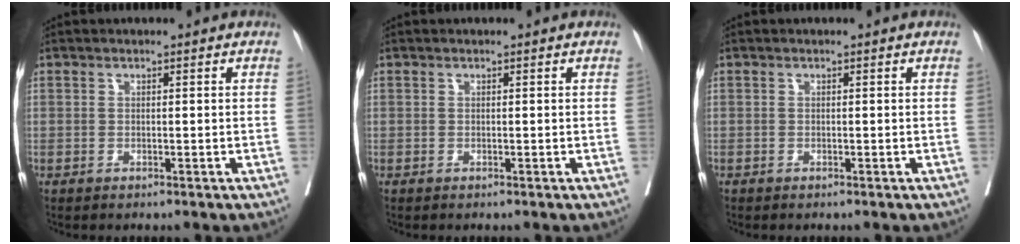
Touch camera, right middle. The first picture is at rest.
{"total": 0.0}
{"total": 0.0}